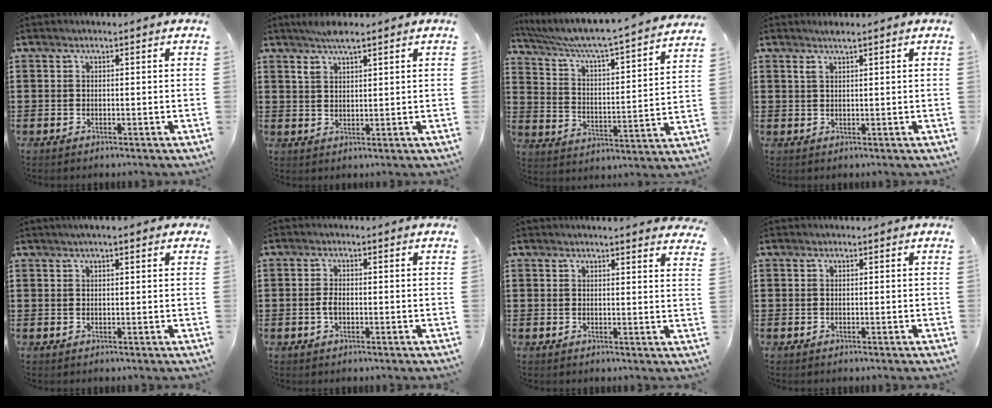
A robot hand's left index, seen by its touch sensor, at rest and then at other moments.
{"total": 3.6, "force": [2.8, 0.9, 2.0], "torque": [-0.045, 0.004, 0.051]}
{"total": 5.6, "force": [4.9, -0.4, 2.7], "torque": [-0.076, -0.049, 0.073]}
{"total": 1.5, "force": [1.1, 0.2, 1.0], "torque": [-0.021, 0.002, 0.019]}
{"total": 1.7, "force": [1.1, 0.2, 1.3], "torque": [-0.026, 0.005, 0.020]}
{"total": 2.2, "force": [-0.4, 1.0, 1.9], "torque": [-0.051, -0.003, -0.012]}
{"total": 2.2, "force": [2.1, -0.1, 0.5], "torque": [-0.008, -0.007, 0.039]}
{"total": 0.0}